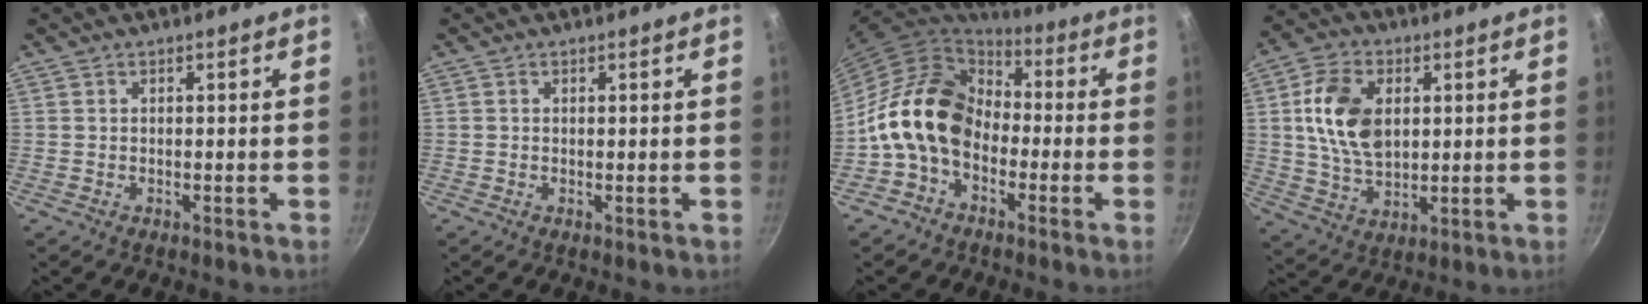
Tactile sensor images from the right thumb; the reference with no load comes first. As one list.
[{"total": 0.0}, {"total": 15.5, "force": [-2.7, 11.6, 9.9], "torque": [-0.142, 0.048, -0.072]}, {"total": 13.0, "force": [2.4, 8.5, 9.5], "torque": [-0.159, -0.002, 0.046]}]